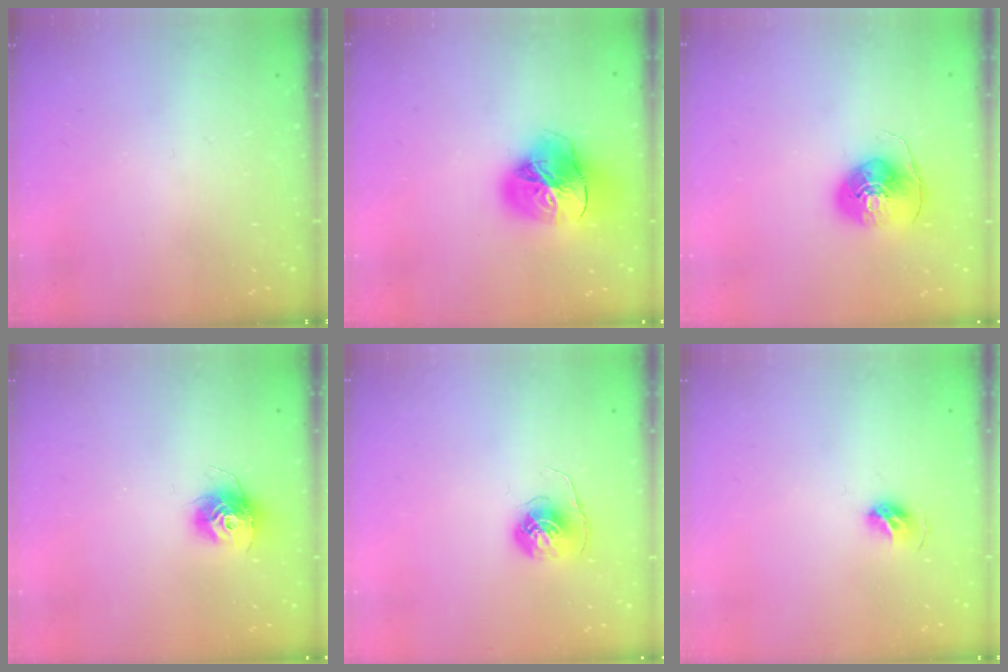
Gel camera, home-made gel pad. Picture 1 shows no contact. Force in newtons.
{"total": 23.3, "press": 23.2, "slide": 2.4}
{"total": 9.8, "press": 9.7, "slide": 1.4}
{"total": 11.5, "press": 11.4, "slide": 0.8}
{"total": 6.0, "press": 6.0, "slide": 0.3}
{"total": 6.2, "press": 6.1, "slide": 1.2}